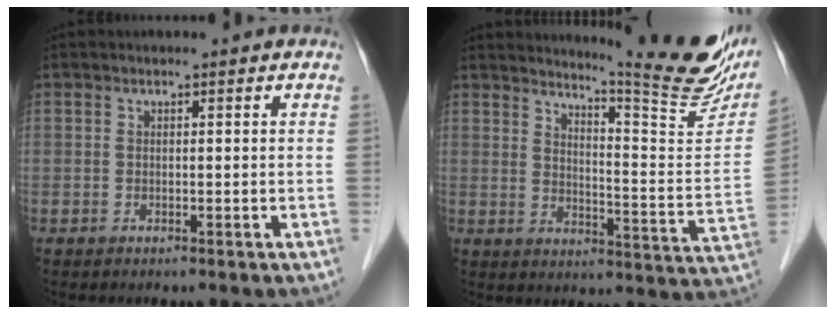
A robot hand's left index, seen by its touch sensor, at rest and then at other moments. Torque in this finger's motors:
{"motor_torque": [0.51, -0.59, 0.16, 0.07]}